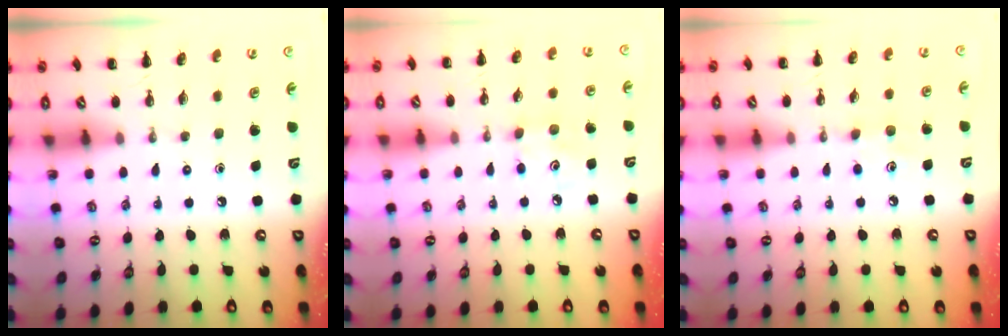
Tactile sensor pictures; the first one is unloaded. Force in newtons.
{"total": 4.3, "press": 4.2, "slide": 1.0}
{"total": 7.1, "press": 6.9, "slide": 1.7}